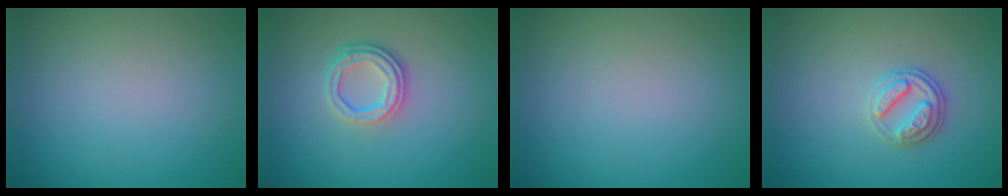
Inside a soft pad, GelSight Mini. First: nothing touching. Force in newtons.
{"total": 3.4, "press": 2.6, "slide": 2.3}
{"total": 0.0}
{"total": 2.8, "press": 2.6, "slide": 1.1}